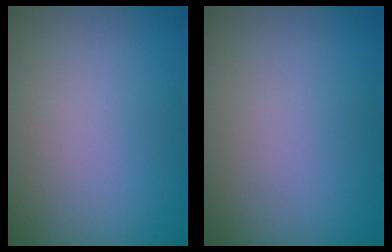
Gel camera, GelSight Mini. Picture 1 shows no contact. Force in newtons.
{"total": 0.0}